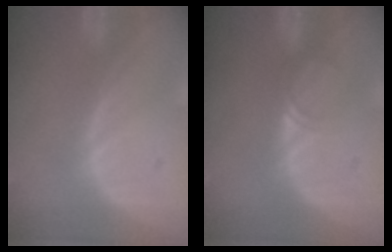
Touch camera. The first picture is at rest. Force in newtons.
{"total": 1.8, "press": 1.5, "slide": 1.1}